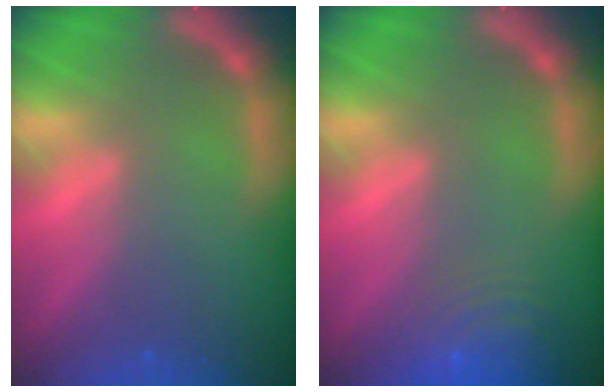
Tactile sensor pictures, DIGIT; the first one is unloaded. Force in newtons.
{"total": 7.5}